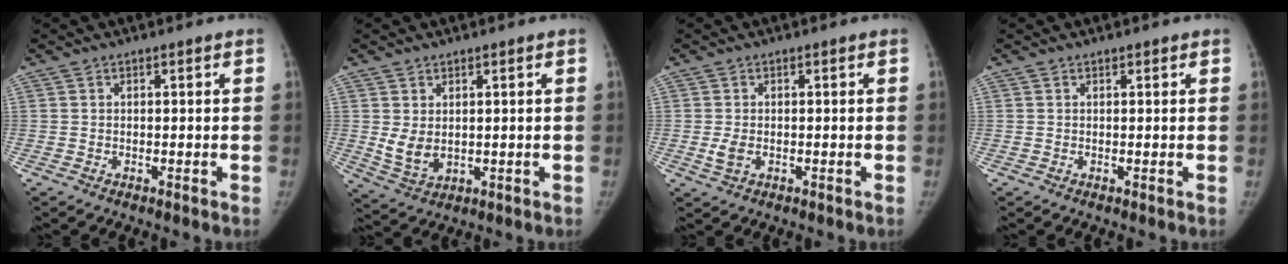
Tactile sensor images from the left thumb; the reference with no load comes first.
{"total": 4.8, "force": [0.8, 3.3, 3.5], "torque": [-0.055, -0.014, 0.030]}
{"total": 2.4, "force": [-0.5, 1.5, 1.8], "torque": [-0.038, -0.004, -0.006]}
{"total": 0.6, "force": [0.5, 0.4, 0.2], "torque": [0.001, -0.002, 0.005]}